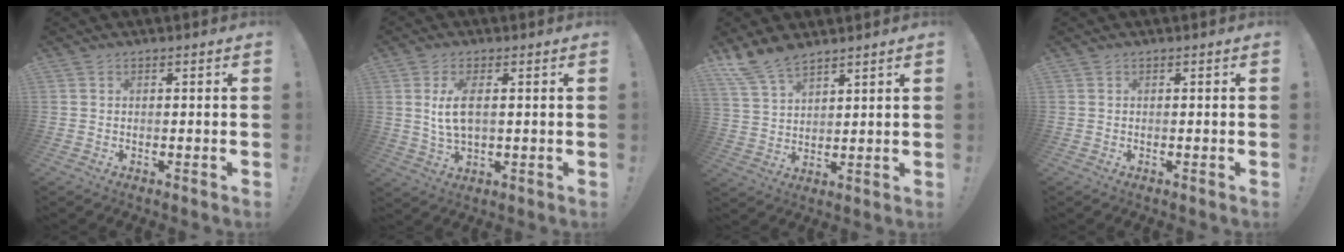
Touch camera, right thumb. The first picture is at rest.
{"total": 7.2, "force": [1.4, 3.2, 6.3], "torque": [-0.123, -0.011, 0.018]}
{"total": 9.1, "force": [7.8, 3.6, 3.2], "torque": [-0.072, -0.043, 0.154]}
{"total": 0.0}